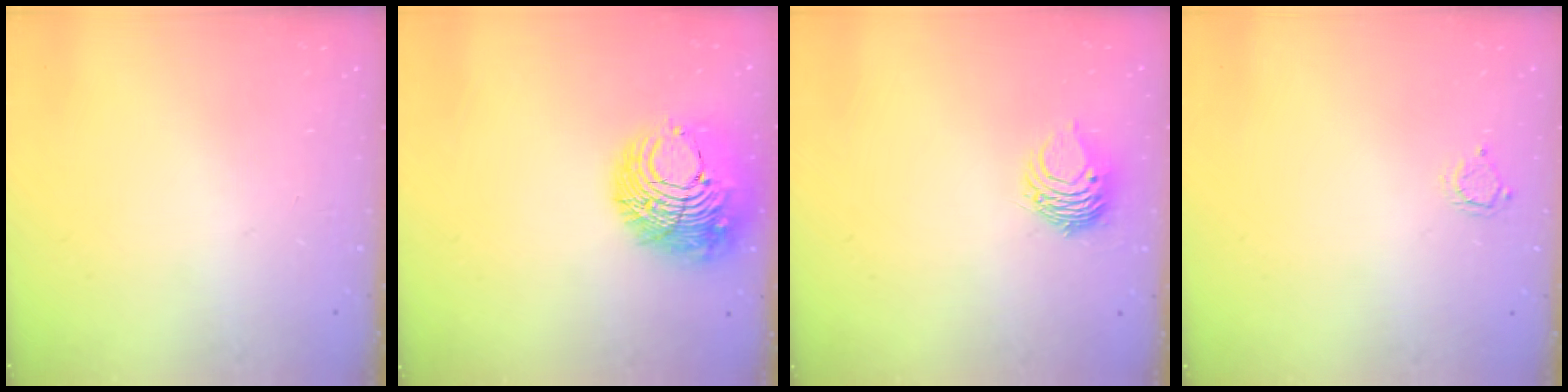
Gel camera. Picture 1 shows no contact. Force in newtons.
{"total": 13.6, "press": 13.5, "slide": 1.8}
{"total": 7.0, "press": 7.0, "slide": 0.8}
{"total": 2.8, "press": 2.8, "slide": 0.3}